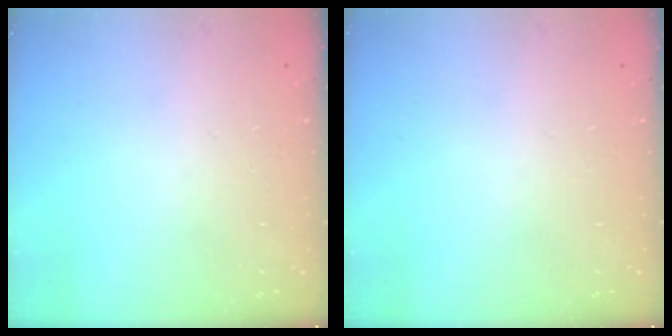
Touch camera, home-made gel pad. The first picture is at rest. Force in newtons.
{"total": 0.0}